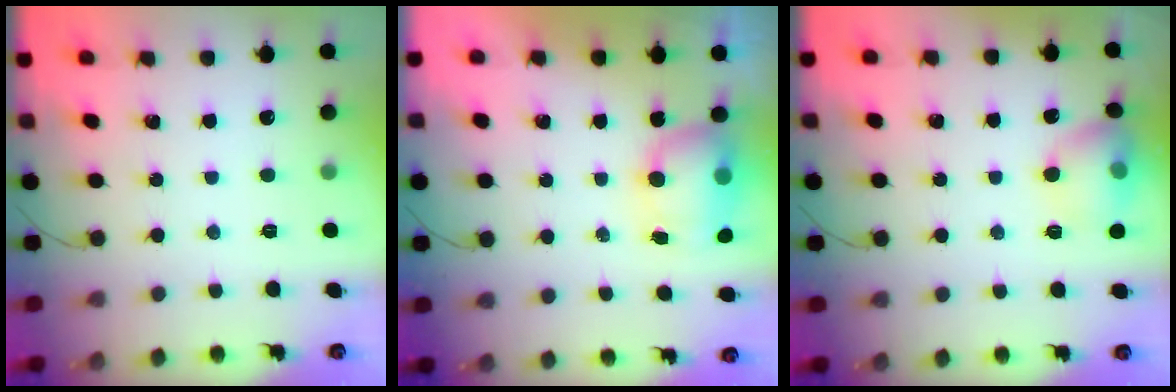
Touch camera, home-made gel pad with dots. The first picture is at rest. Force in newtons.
{"total": 11.3, "press": 8.7, "slide": 7.1}
{"total": 11.2, "press": 11.0, "slide": 1.6}